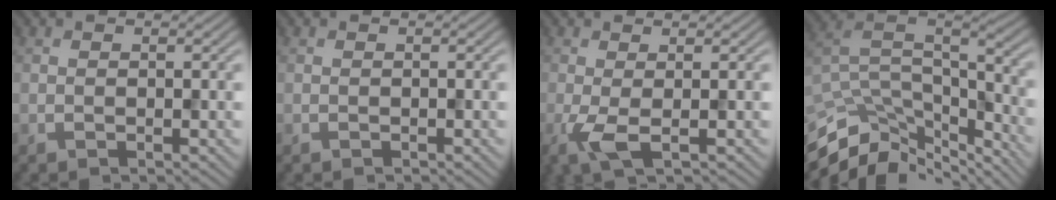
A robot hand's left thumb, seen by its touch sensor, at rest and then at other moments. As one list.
[{"total": 0.0}, {"total": 3.4, "force": [-0.9, 0.9, 3.1], "torque": [-0.079, -0.005, -0.022]}, {"total": 11.9, "force": [-9.1, 4.8, 6.0], "torque": [-0.157, -0.006, -0.150]}]